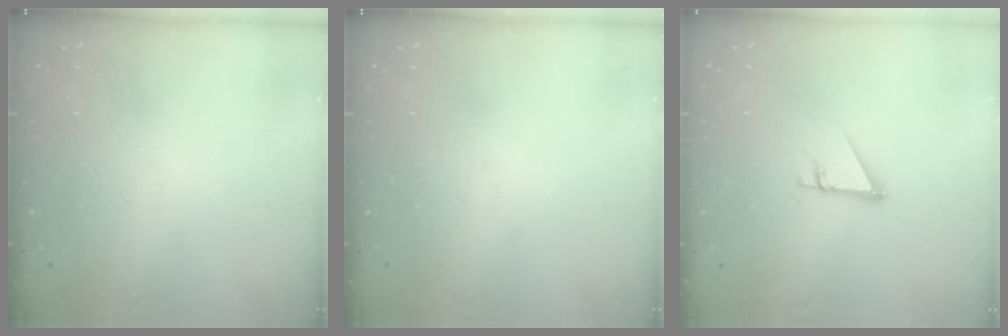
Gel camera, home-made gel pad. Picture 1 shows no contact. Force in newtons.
{"total": 0.0}
{"total": 2.7, "press": 2.7, "slide": 0.2}